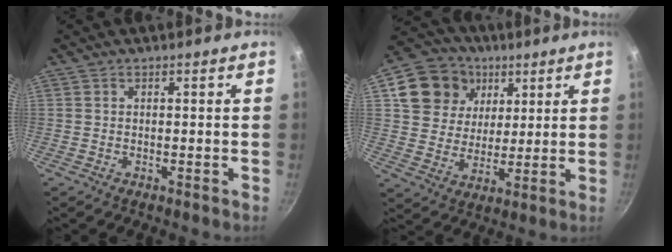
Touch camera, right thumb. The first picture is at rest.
{"total": 14.2, "force": [5.6, 11.8, 5.5], "torque": [-0.070, -0.009, 0.094]}